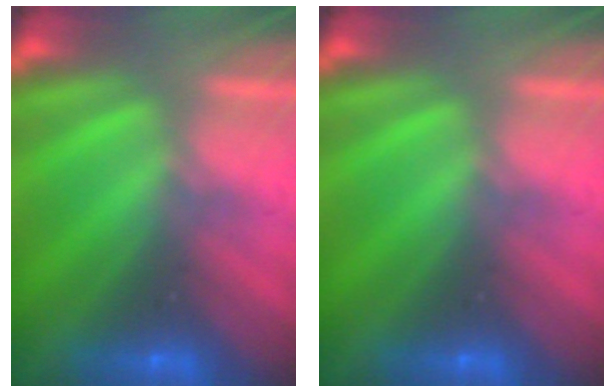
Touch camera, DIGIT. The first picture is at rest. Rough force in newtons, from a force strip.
{"total": 0.0}